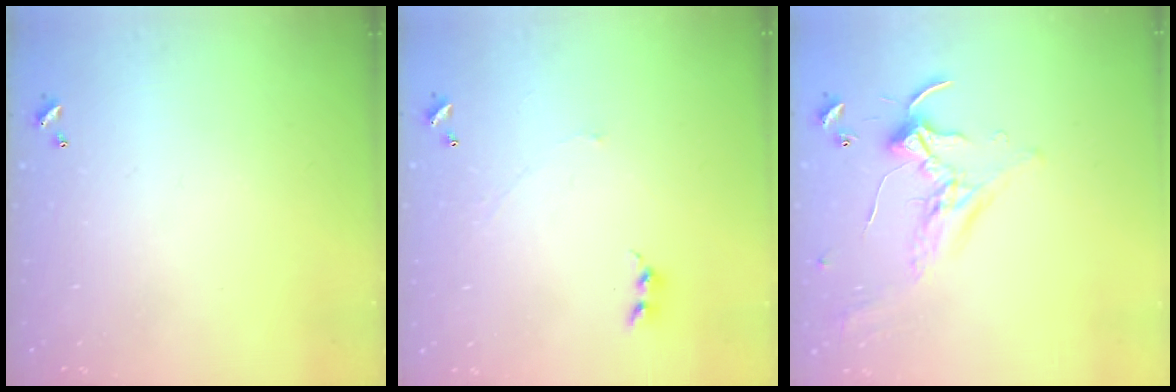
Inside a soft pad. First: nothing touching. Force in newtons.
{"total": 1.1, "press": 0.9, "slide": 0.6}
{"total": 0.9, "press": 0.8, "slide": 0.4}